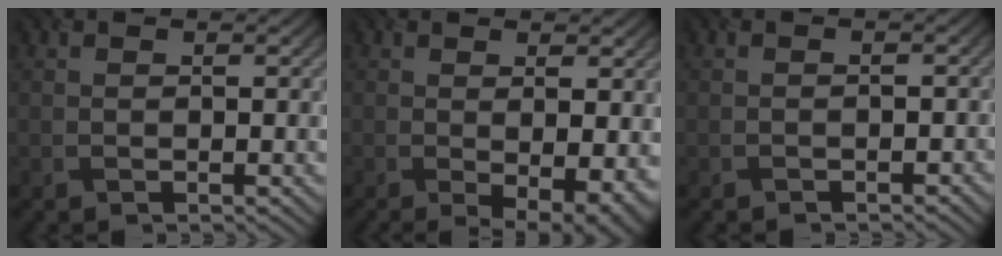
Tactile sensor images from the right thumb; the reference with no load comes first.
{"total": 5.2, "force": [-0.5, 1.8, 4.9], "torque": [-0.082, -0.018, 0.006]}
{"total": 1.0, "force": [-0.9, 0.3, 0.3], "torque": [-0.003, -0.001, -0.016]}